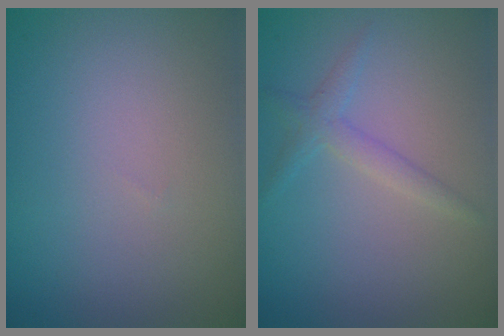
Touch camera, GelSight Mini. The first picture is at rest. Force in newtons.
{"total": 1.7, "press": 1.7, "slide": 0.1}